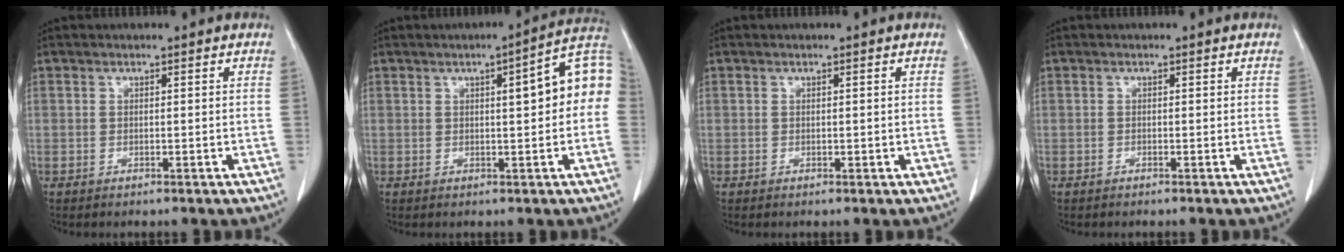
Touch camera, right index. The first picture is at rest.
{"total": 9.1, "force": [1.1, 1.4, 8.9], "torque": [-0.116, 0.029, 0.009]}
{"total": 0.6, "force": [0.1, 0.4, 0.4], "torque": [0.000, 0.001, 0.005]}
{"total": 0.0}